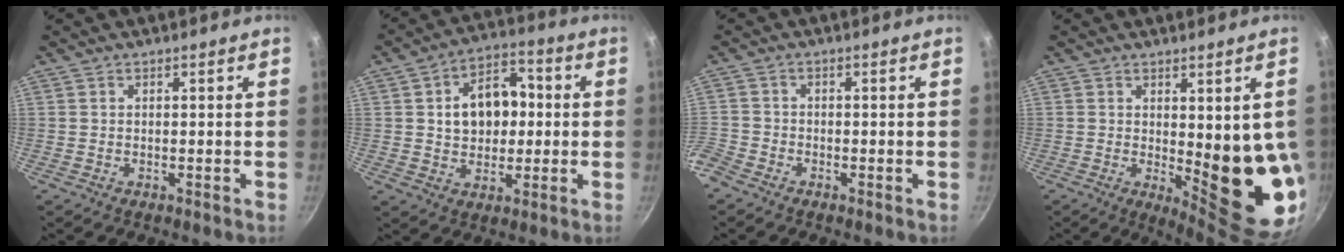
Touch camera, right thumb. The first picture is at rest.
{"total": 12.6, "force": [1.1, 9.1, 8.6], "torque": [-0.095, 0.019, 0.011]}
{"total": 4.4, "force": [-3.0, 2.6, 1.9], "torque": [-0.059, 0.008, -0.072]}
{"total": 13.7, "force": [0.0, 4.6, 12.9], "torque": [-0.131, -0.035, 0.013]}